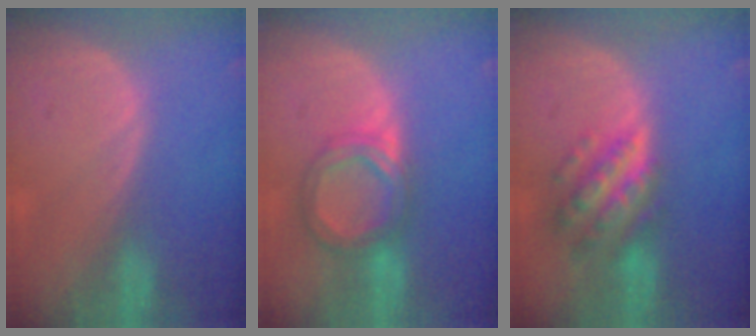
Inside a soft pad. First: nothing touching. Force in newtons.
{"total": 6.2, "press": 6.2, "slide": 0.4}
{"total": 7.6, "press": 7.6, "slide": 0.5}